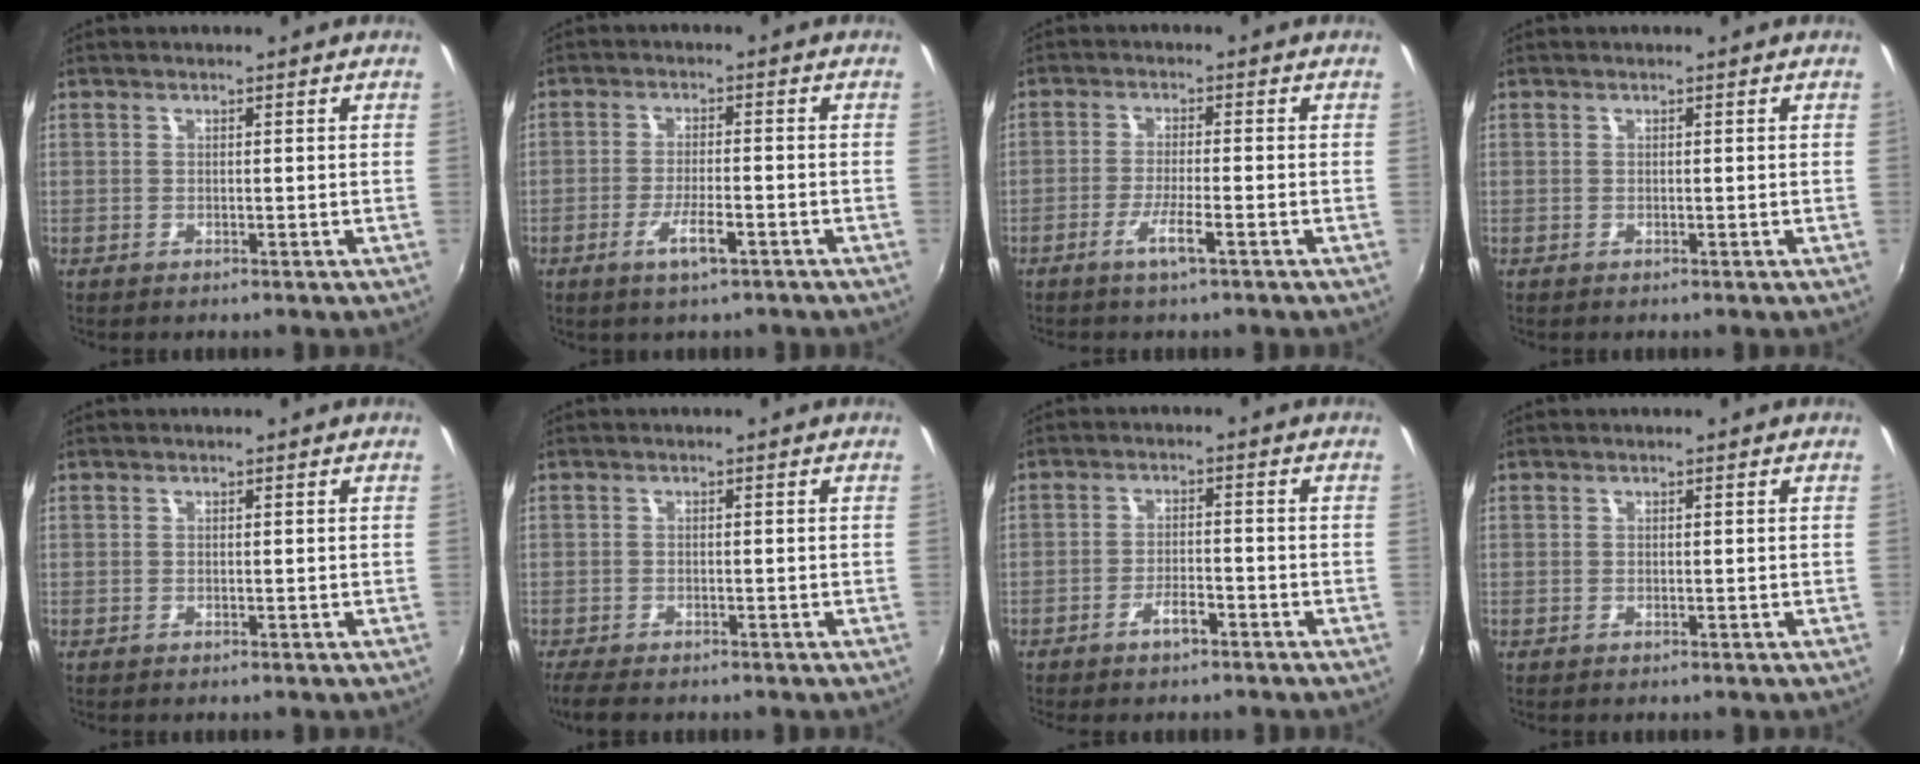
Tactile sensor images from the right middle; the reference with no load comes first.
{"total": 5.1, "force": [-3.0, 1.2, 3.9], "torque": [-0.082, -0.009, -0.052]}
{"total": 4.1, "force": [-2.6, 0.0, 3.2], "torque": [-0.071, -0.007, -0.050]}
{"total": 0.0}
{"total": 0.0}
{"total": 4.3, "force": [-3.6, 1.2, 2.2], "torque": [-0.053, -0.025, -0.066]}
{"total": 3.4, "force": [-2.5, 1.1, 2.1], "torque": [-0.050, 0.001, -0.043]}
{"total": 0.0}